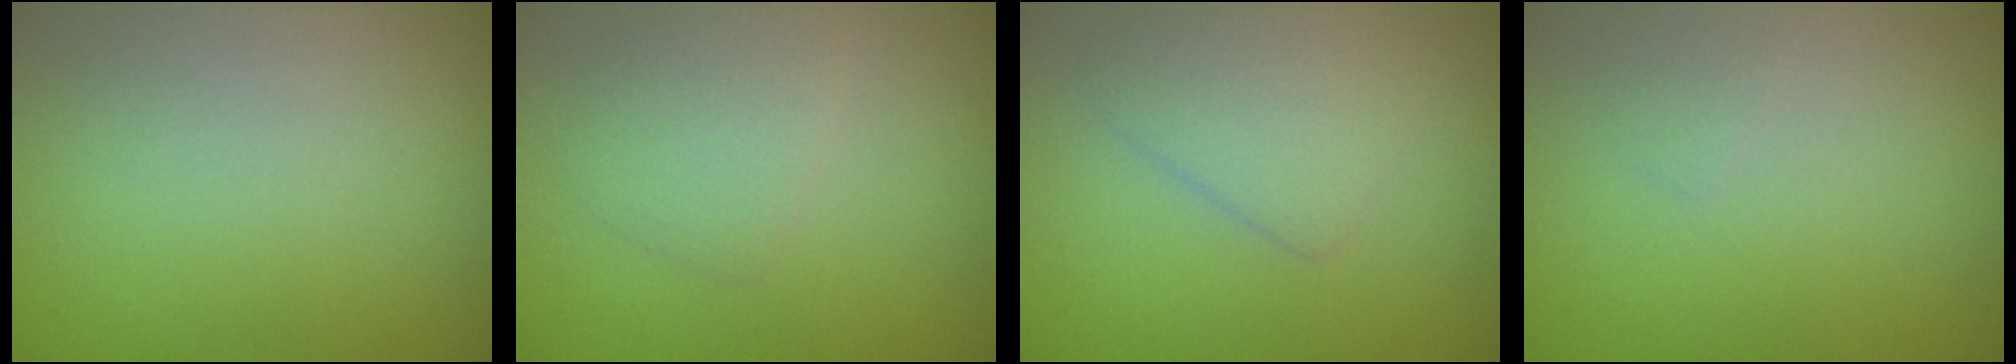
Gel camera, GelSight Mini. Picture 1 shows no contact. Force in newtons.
{"total": 2.3, "press": 2.3, "slide": 0.1}
{"total": 2.9, "press": 2.9, "slide": 0.0}
{"total": 0.6, "press": 0.6, "slide": 0.0}